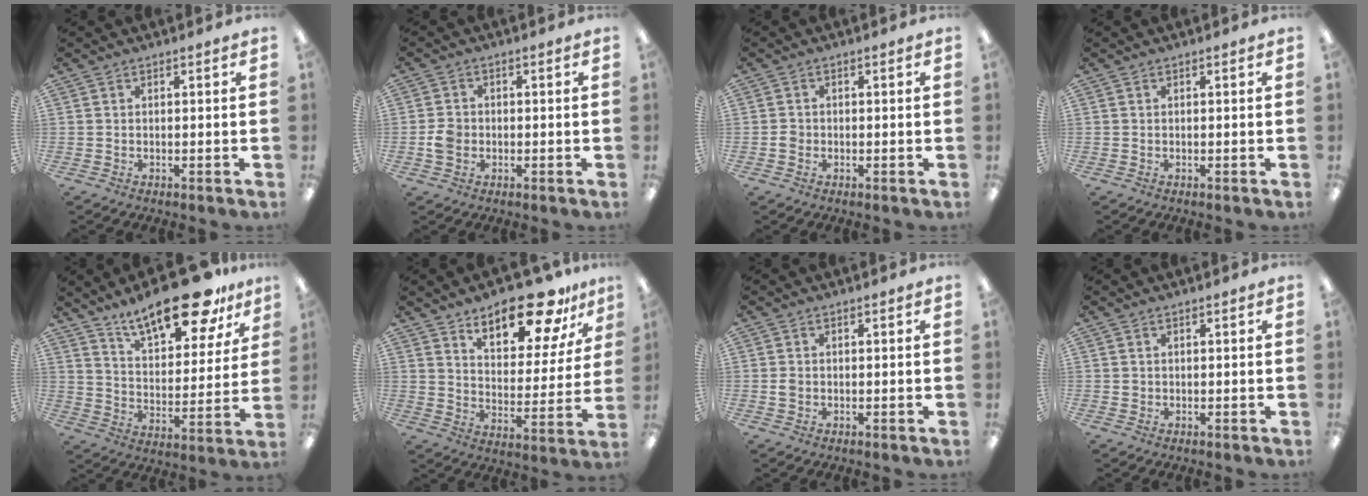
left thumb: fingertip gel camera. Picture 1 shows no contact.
{"total": 3.7, "force": [-0.7, 3.1, 1.8], "torque": [-0.028, 0.007, -0.012]}
{"total": 1.5, "force": [-0.4, 1.3, 0.6], "torque": [-0.011, 0.004, -0.010]}
{"total": 0.0}
{"total": 20.3, "force": [15.2, 7.1, 11.4], "torque": [-0.173, -0.094, 0.255]}
{"total": 17.4, "force": [13.1, 6.5, 9.4], "torque": [-0.138, -0.080, 0.220]}
{"total": 1.3, "force": [-0.1, 1.1, 0.7], "torque": [-0.014, 0.003, -0.003]}
{"total": 0.7, "force": [0.2, 0.6, 0.1], "torque": [-0.004, 0.003, 0.004]}